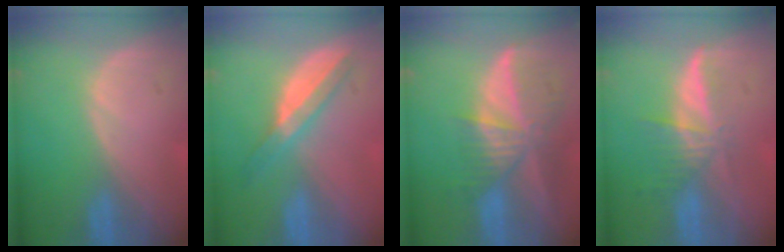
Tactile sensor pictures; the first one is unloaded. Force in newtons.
{"total": 6.0, "press": 5.2, "slide": 2.9}
{"total": 9.4, "press": 8.2, "slide": 4.6}
{"total": 6.0, "press": 5.3, "slide": 2.8}